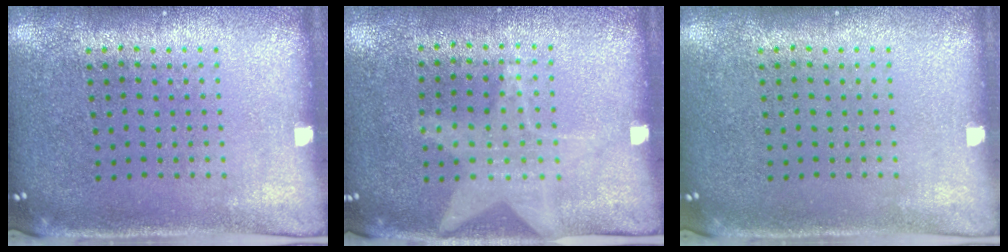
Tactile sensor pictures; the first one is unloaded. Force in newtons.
{"total": 1.3, "press": 0.9, "slide": 0.9}
{"total": 0.0}